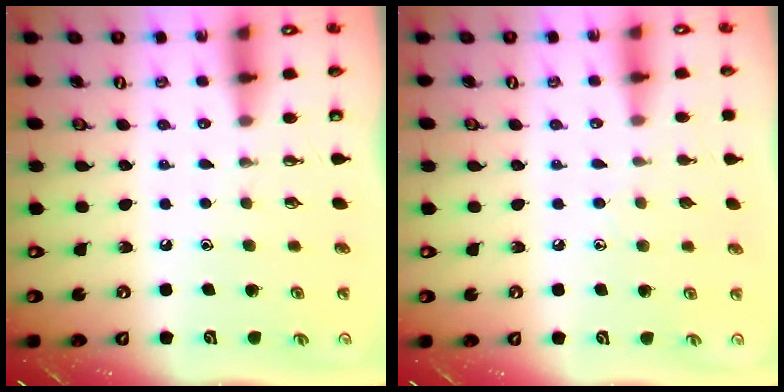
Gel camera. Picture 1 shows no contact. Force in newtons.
{"total": 5.2, "press": 5.2, "slide": 0.5}